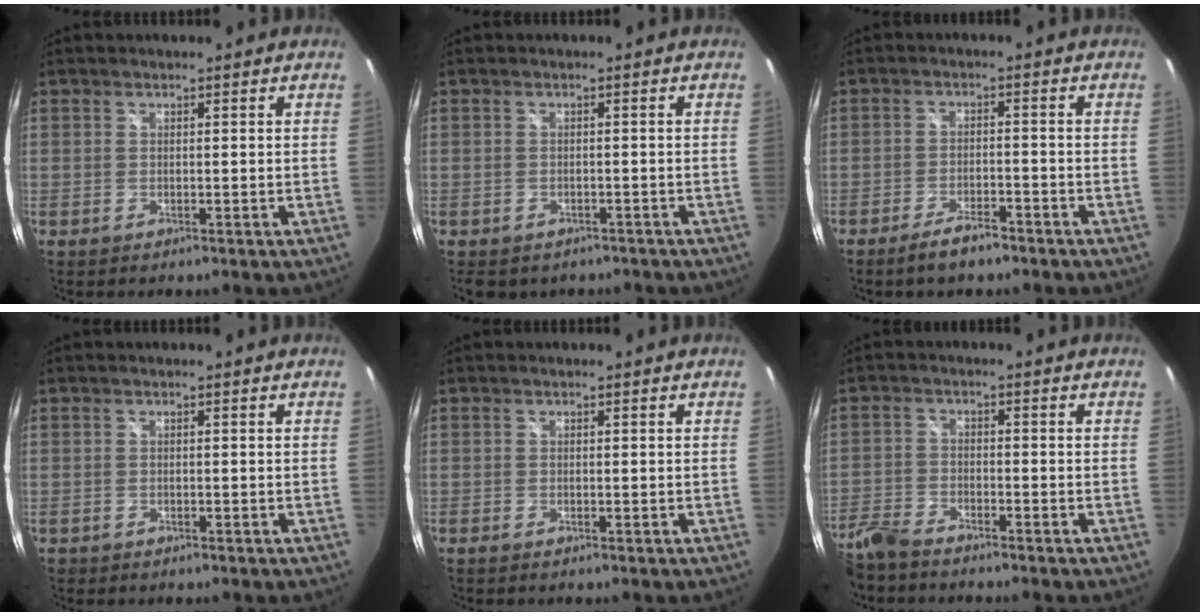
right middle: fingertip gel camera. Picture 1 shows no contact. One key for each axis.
{"total": 3.9, "fx": -2.6, "fy": 2.6, "fz": 1.4, "tx": -0.028, "ty": -0.007, "tz": -0.027}
{"total": 5.1, "fx": -4.0, "fy": 1.5, "fz": 2.8, "tx": -0.067, "ty": -0.001, "tz": -0.067}
{"total": 0.9, "fx": -0.6, "fy": 0.6, "fz": 0.1, "tx": -0.007, "ty": -0.003, "tz": -0.010}
{"total": 0.0}
{"total": 8.5, "fx": -7.3, "fy": 2.8, "fz": 3.5, "tx": -0.096, "ty": -0.016, "tz": -0.149}